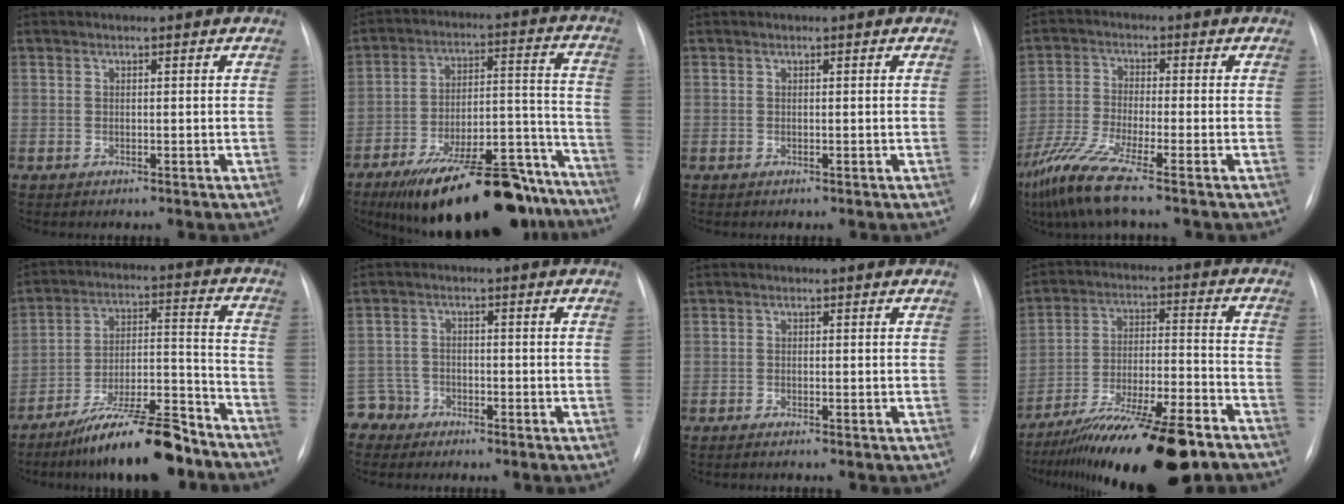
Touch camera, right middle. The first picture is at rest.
{"total": 24.5, "force": [-19.2, 7.0, 13.6], "torque": [-0.157, 0.023, -0.290]}
{"total": 0.0}
{"total": 7.9, "force": [-5.3, -0.6, 5.8], "torque": [-0.129, -0.033, -0.111]}
{"total": 15.1, "force": [-12.2, 2.4, 8.6], "torque": [-0.130, 0.024, -0.204]}
{"total": 3.5, "force": [-2.8, 1.9, -1.0], "torque": [0.023, 0.003, -0.058]}
{"total": 1.2, "force": [-1.0, -0.3, 0.7], "torque": [-0.006, -0.001, -0.012]}
{"total": 20.0, "force": [-15.6, 2.3, 12.3], "torque": [-0.172, -0.004, -0.259]}